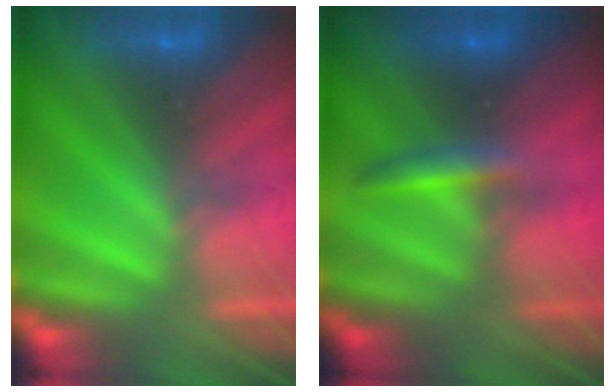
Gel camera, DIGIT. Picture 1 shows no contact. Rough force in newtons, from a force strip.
{"total": 2.8}